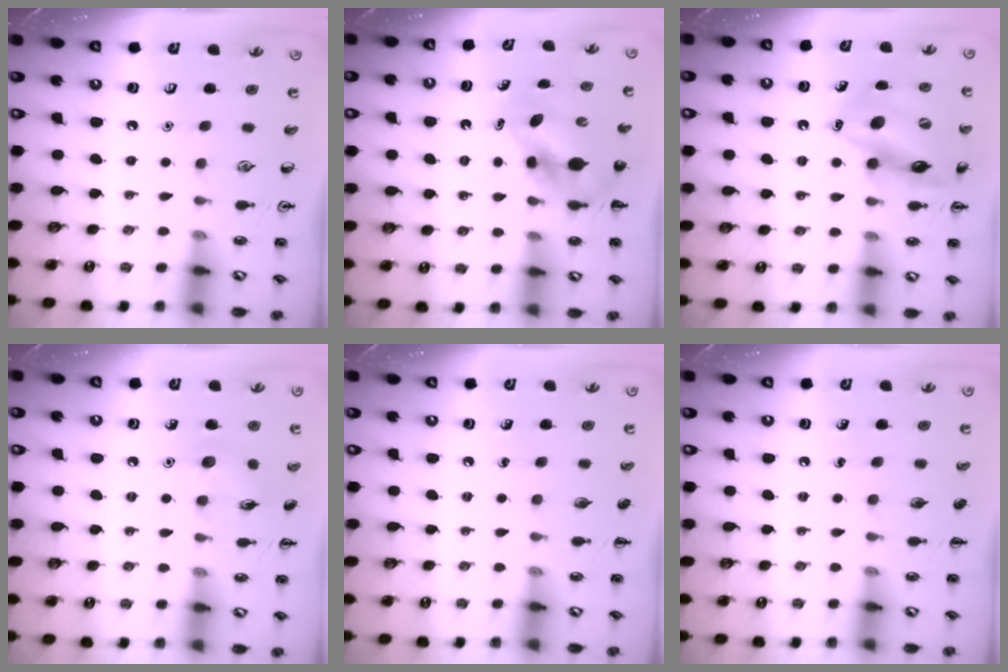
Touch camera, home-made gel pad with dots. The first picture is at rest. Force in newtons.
{"total": 5.7, "press": 5.6, "slide": 0.7}
{"total": 15.5, "press": 15.1, "slide": 3.6}
{"total": 6.6, "press": 6.4, "slide": 1.5}
{"total": 0.0}
{"total": 0.0}